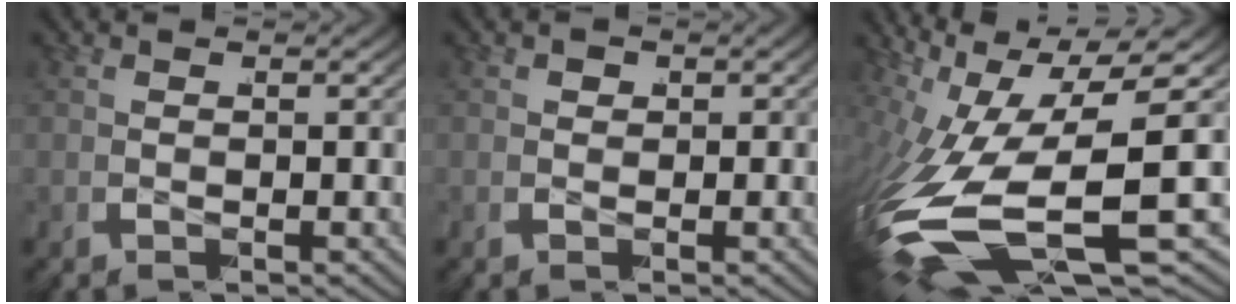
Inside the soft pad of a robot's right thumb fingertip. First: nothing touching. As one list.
[{"total": 1.3, "force": [-0.1, 1.2, 0.5], "torque": [-0.013, -0.009, 0.002]}, {"total": 15.0, "force": [-4.0, 8.2, 11.9], "torque": [-0.266, -0.056, -0.041]}]